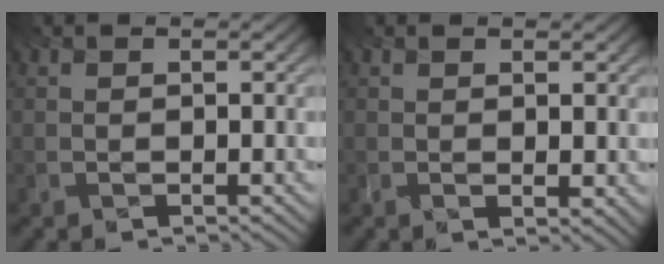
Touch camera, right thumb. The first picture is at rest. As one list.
[{"total": 2.0, "force": [0.9, 0.5, 1.7], "torque": [-0.027, -0.002, 0.018]}]